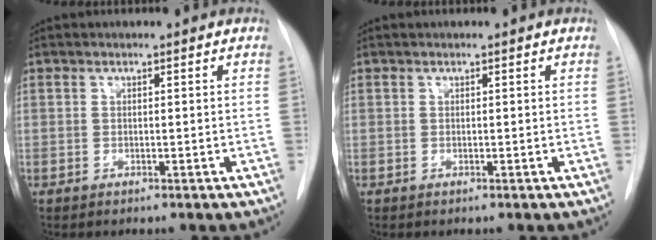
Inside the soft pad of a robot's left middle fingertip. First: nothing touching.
{"total": 0.0}